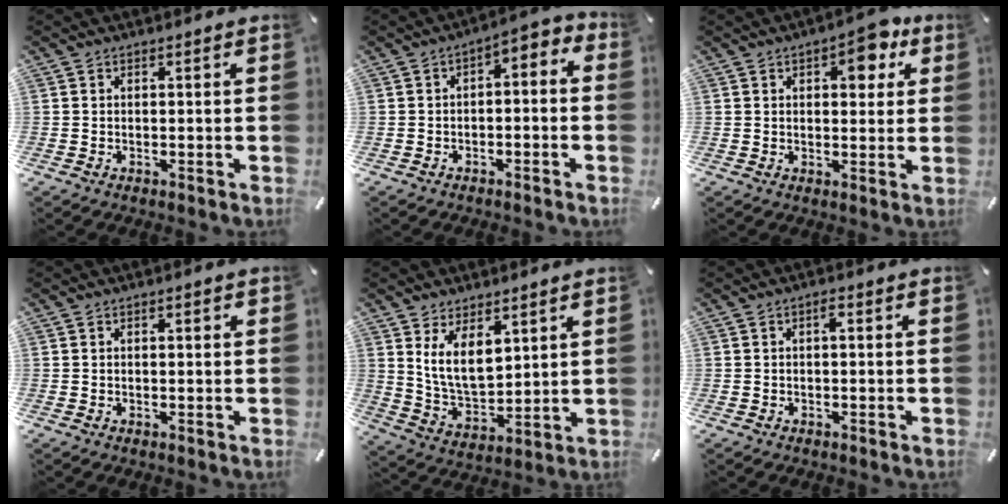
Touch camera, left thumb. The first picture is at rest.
{"total": 3.7, "force": [-2.1, 1.9, 2.5], "torque": [-0.045, 0.010, -0.043]}
{"total": 8.1, "force": [3.4, 4.6, 5.8], "torque": [-0.057, -0.014, 0.048]}
{"total": 1.2, "force": [0.2, 0.3, 1.1], "torque": [-0.021, 0.003, 0.003]}
{"total": 9.8, "force": [5.0, 5.9, 6.1], "torque": [-0.140, -0.026, 0.090]}
{"total": 1.7, "force": [0.1, 0.5, 1.6], "torque": [-0.033, 0.005, 0.000]}